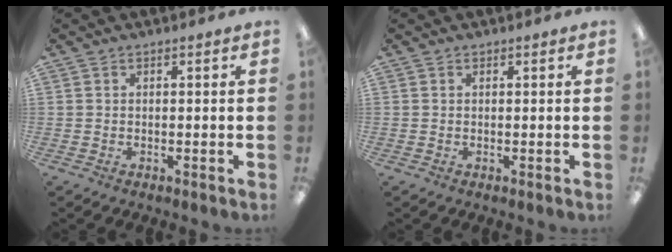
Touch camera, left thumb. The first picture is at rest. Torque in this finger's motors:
{"motor_torque": [-0.27, 0.16, -0.22, 0.17, 0.00]}